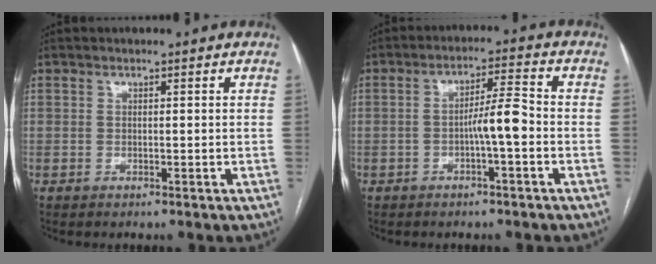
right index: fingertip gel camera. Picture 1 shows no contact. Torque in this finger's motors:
{"motor_torque": [1.03, -0.20, 0.41, 0.11]}